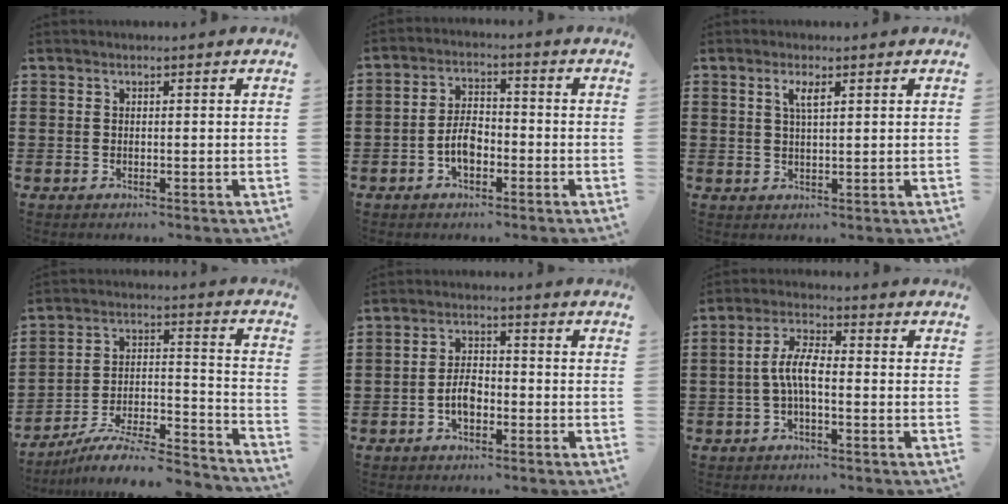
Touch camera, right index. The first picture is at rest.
{"total": 4.6, "force": [-1.8, 2.3, 3.5], "torque": [-0.078, 0.000, -0.036]}
{"total": 2.5, "force": [1.2, 0.6, 2.1], "torque": [-0.045, 0.004, 0.019]}
{"total": 8.2, "force": [-7.3, 1.4, 3.6], "torque": [-0.057, 0.006, -0.143]}
{"total": 3.9, "force": [-1.4, 2.0, 3.0], "torque": [-0.070, -0.002, -0.029]}
{"total": 5.7, "force": [-1.0, 1.9, 5.3], "torque": [-0.123, -0.002, -0.028]}